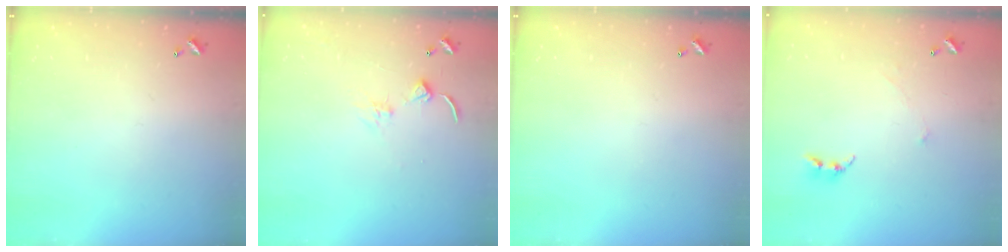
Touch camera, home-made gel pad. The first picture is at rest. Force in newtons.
{"total": 1.4, "press": 1.3, "slide": 0.3}
{"total": 0.0}
{"total": 0.7, "press": 0.6, "slide": 0.5}